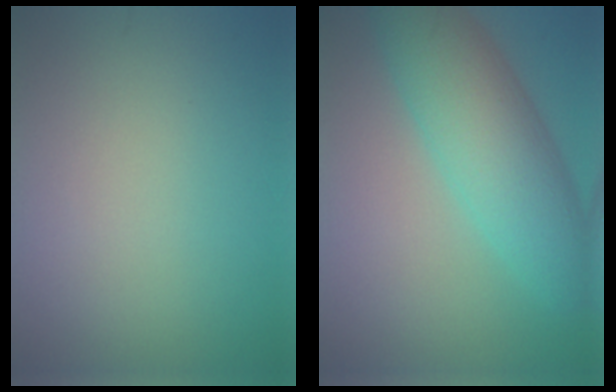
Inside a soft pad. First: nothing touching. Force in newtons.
{"total": 7.8, "press": 7.8, "slide": 0.2}